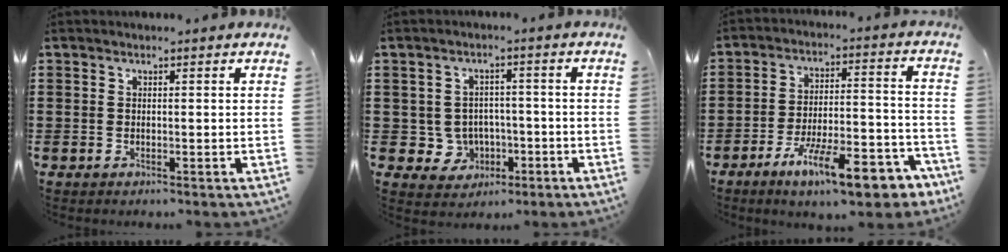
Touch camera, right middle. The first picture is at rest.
{"total": 4.2, "force": [-1.1, 3.9, 1.0], "torque": [-0.025, 0.005, -0.022]}
{"total": 13.0, "force": [-8.9, 3.2, 8.9], "torque": [-0.144, 0.031, -0.156]}